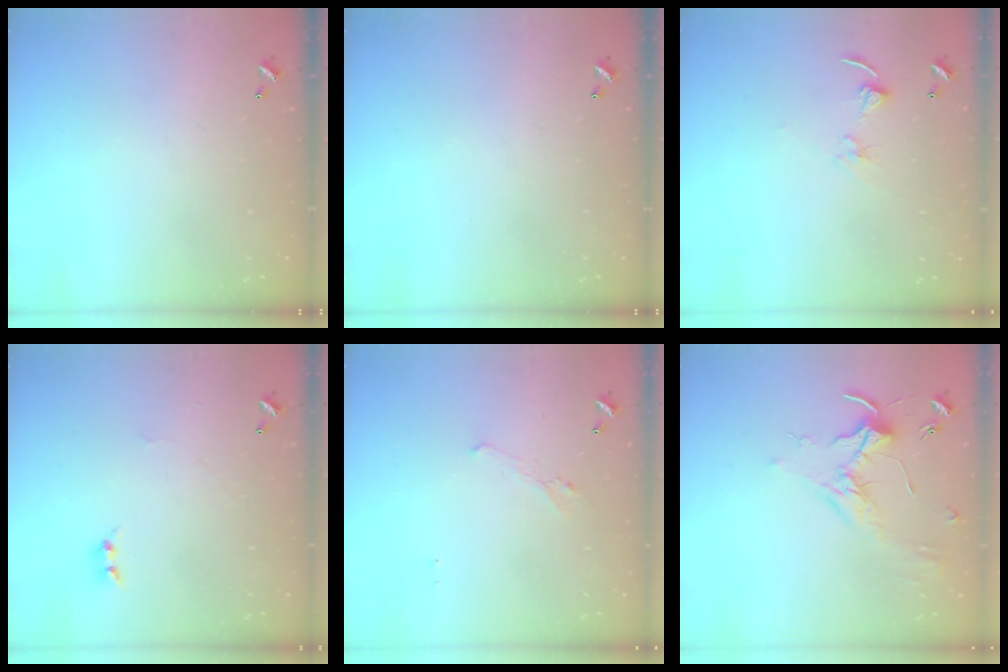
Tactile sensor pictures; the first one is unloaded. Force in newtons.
{"total": 0.0}
{"total": 2.7, "press": 2.7, "slide": 0.2}
{"total": 1.7, "press": 1.6, "slide": 0.5}
{"total": 0.8, "press": 0.4, "slide": 0.7}
{"total": 1.7, "press": 1.7, "slide": 0.4}